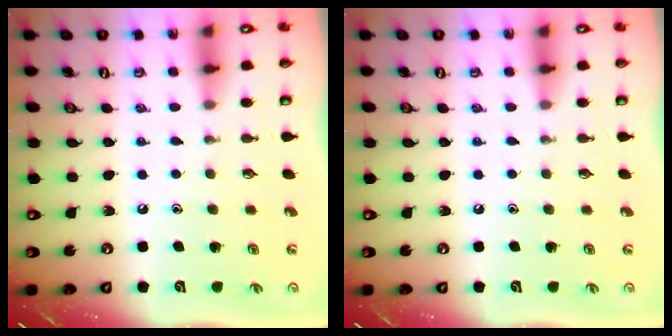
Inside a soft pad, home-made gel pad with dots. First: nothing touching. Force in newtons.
{"total": 0.0}